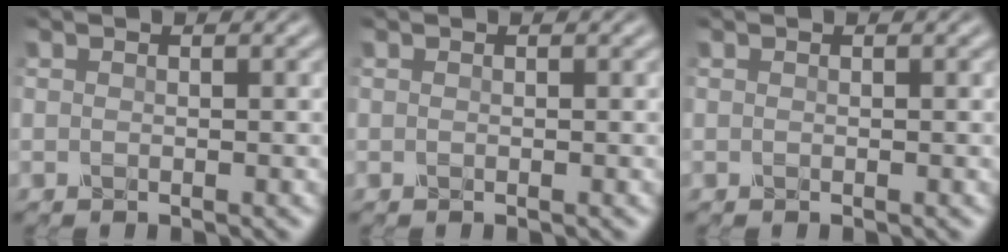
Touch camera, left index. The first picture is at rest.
{"total": 0.0}
{"total": 0.0}